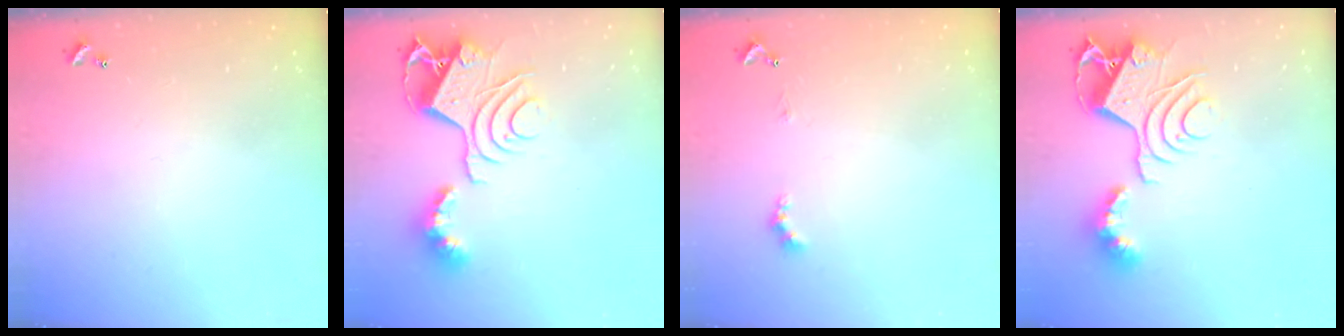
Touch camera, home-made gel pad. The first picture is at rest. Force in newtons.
{"total": 13.0, "press": 12.9, "slide": 1.4}
{"total": 1.5, "press": 1.4, "slide": 0.5}
{"total": 13.0, "press": 12.9, "slide": 1.4}